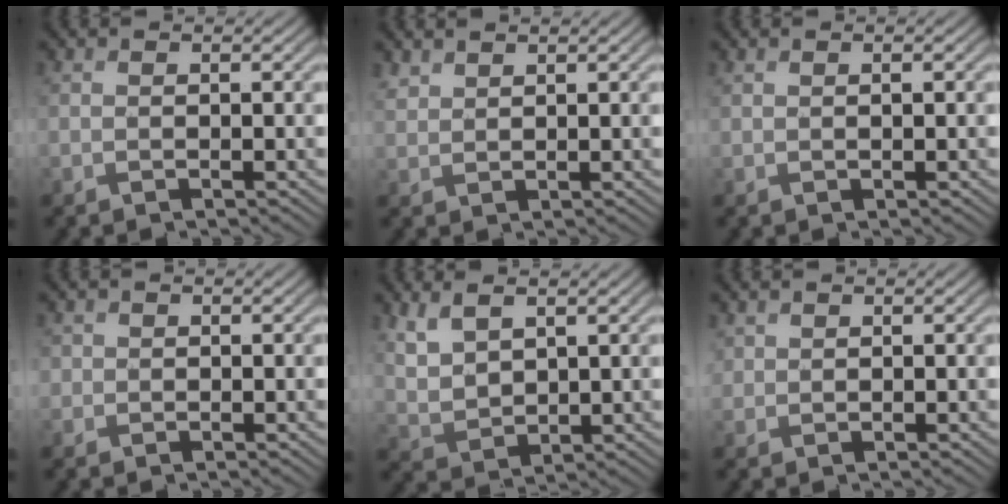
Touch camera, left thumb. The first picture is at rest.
{"total": 2.0, "force": [2.0, 0.3, 0.1], "torque": [-0.005, 0.005, 0.048]}
{"total": 0.7, "force": [0.6, 0.0, 0.4], "torque": [-0.005, 0.000, 0.012]}
{"total": 1.3, "force": [0.5, 1.2, 0.0], "torque": [0.000, 0.003, 0.005]}
{"total": 5.1, "force": [3.5, 2.2, 2.9], "torque": [-0.077, 0.000, 0.082]}
{"total": 1.4, "force": [1.1, 0.8, 0.0], "torque": [-0.002, 0.001, 0.022]}